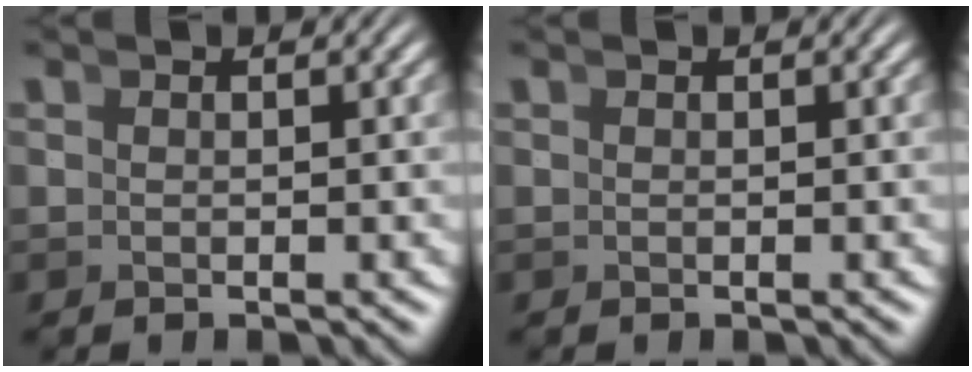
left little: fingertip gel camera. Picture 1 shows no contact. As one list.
[{"total": 0.0}]